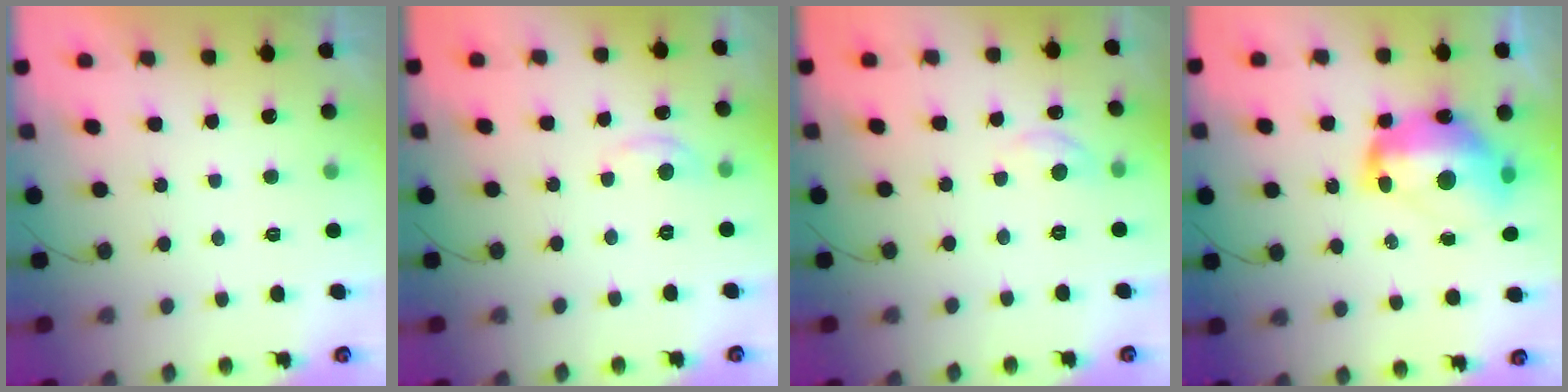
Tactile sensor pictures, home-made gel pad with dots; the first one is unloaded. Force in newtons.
{"total": 3.8, "press": 3.7, "slide": 0.5}
{"total": 5.0, "press": 4.9, "slide": 0.7}
{"total": 16.5, "press": 16.4, "slide": 1.6}